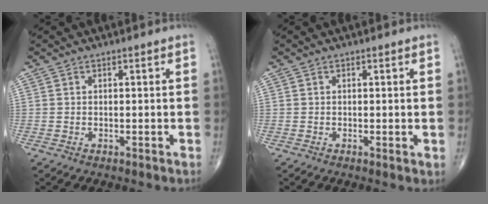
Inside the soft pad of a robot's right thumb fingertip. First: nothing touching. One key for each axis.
{"total": 0.9, "fx": 0.1, "fy": 0.3, "fz": 0.8, "tx": -0.013, "ty": -0.004, "tz": -0.001}